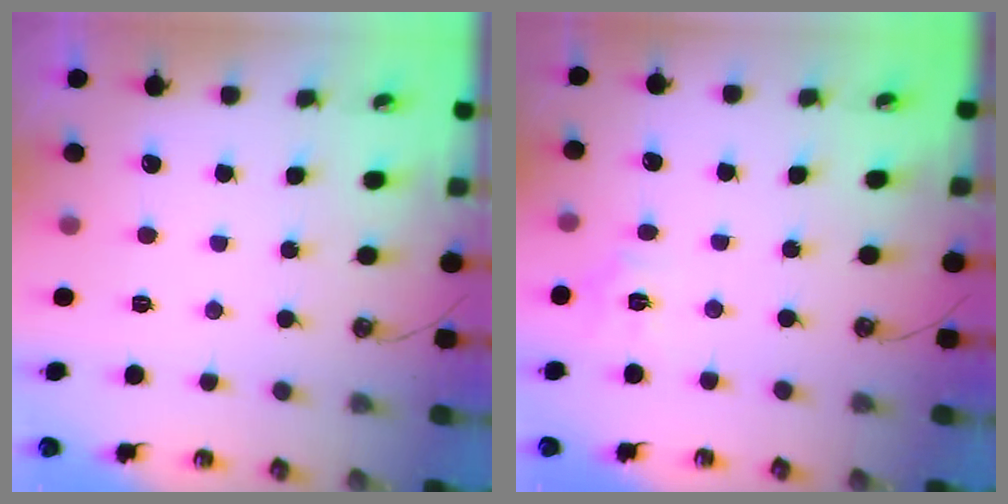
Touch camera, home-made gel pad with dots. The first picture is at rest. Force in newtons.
{"total": 5.9, "press": 5.9, "slide": 0.7}